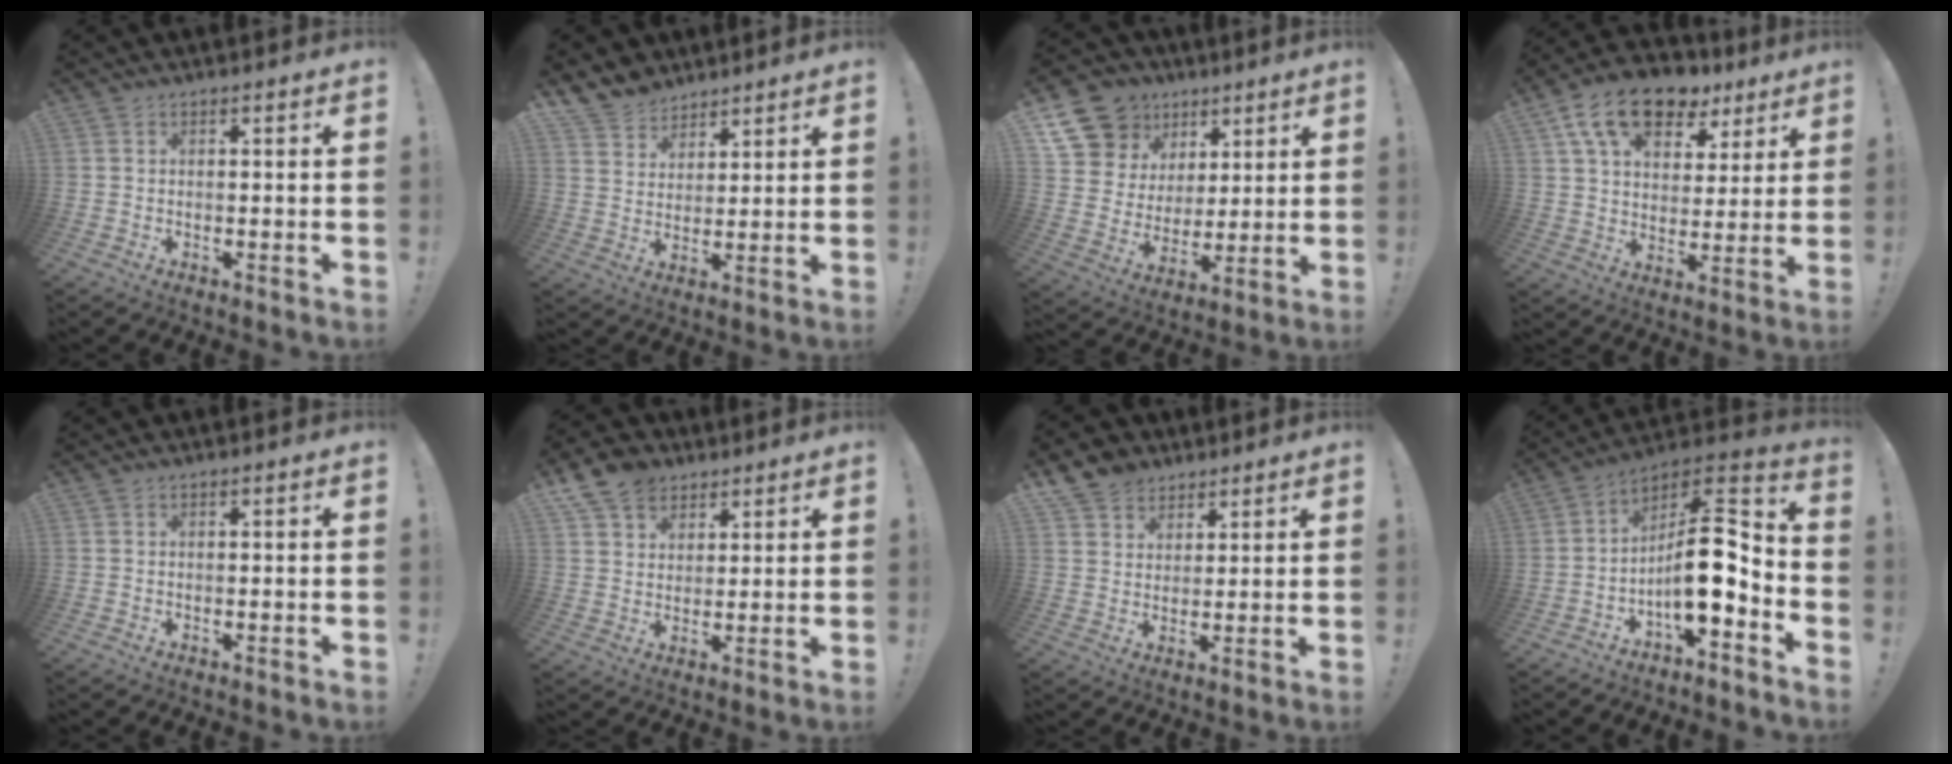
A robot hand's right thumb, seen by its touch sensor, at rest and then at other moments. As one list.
[{"total": 7.5, "force": [6.2, 4.2, 0.5], "torque": [-0.022, -0.045, 0.124]}, {"total": 15.8, "force": [8.9, 12.3, 4.3], "torque": [-0.075, -0.048, 0.191]}, {"total": 16.0, "force": [9.4, 9.3, 9.0], "torque": [-0.154, -0.048, 0.172]}, {"total": 0.0}, {"total": 9.8, "force": [6.3, 6.9, 3.1], "torque": [-0.058, -0.029, 0.126]}, {"total": 7.5, "force": [5.3, 5.1, 0.9], "torque": [-0.017, -0.037, 0.107]}, {"total": 15.1, "force": [-2.6, 6.0, 13.6], "torque": [-0.220, 0.009, -0.039]}]